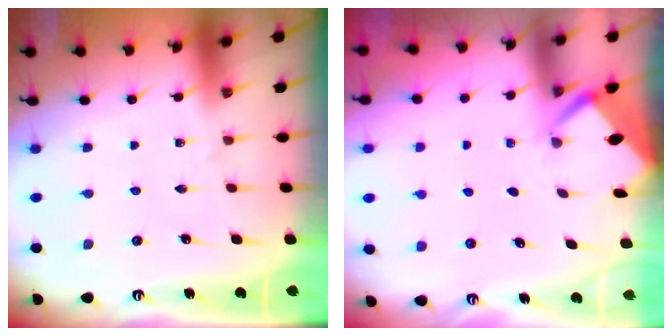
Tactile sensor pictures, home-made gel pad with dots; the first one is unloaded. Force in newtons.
{"total": 1.9, "press": 1.9, "slide": 0.1}